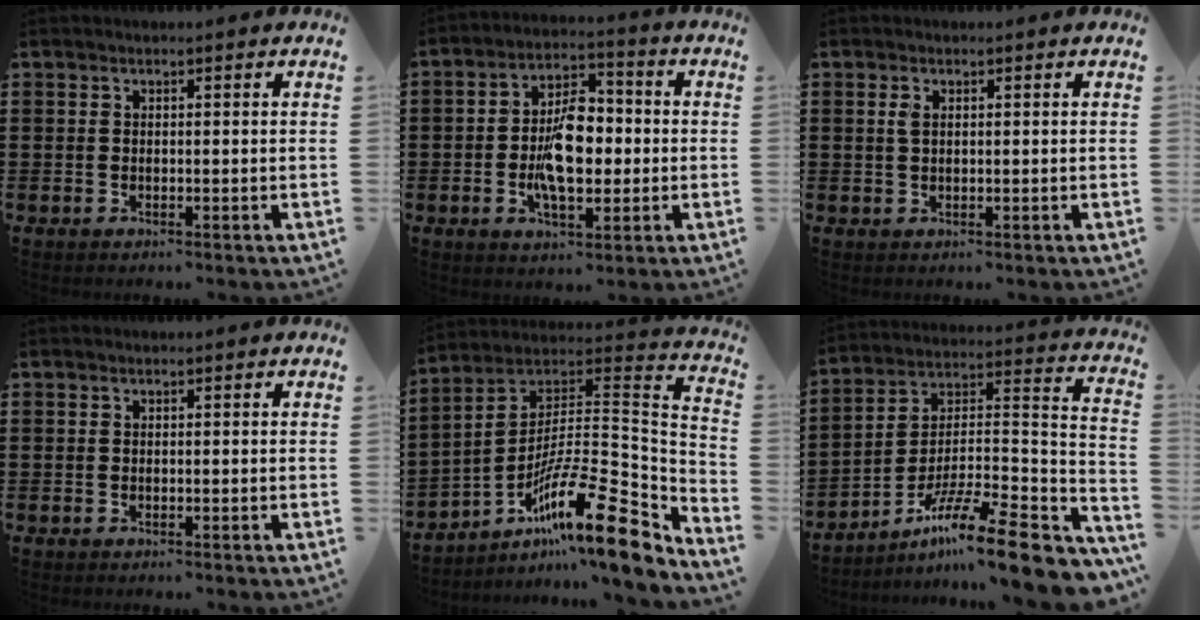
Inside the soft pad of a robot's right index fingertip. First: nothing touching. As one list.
[{"total": 9.6, "force": [-1.0, 4.9, 8.2], "torque": [-0.148, 0.003, -0.024]}, {"total": 1.4, "force": [0.4, 0.7, 1.2], "torque": [-0.026, 0.004, 0.006]}, {"total": 0.0}, {"total": 17.2, "force": [-10.1, 3.5, 13.5], "torque": [-0.212, 0.001, -0.184]}, {"total": 14.7, "force": [-10.0, 1.8, 10.7], "torque": [-0.182, 0.017, -0.179]}]